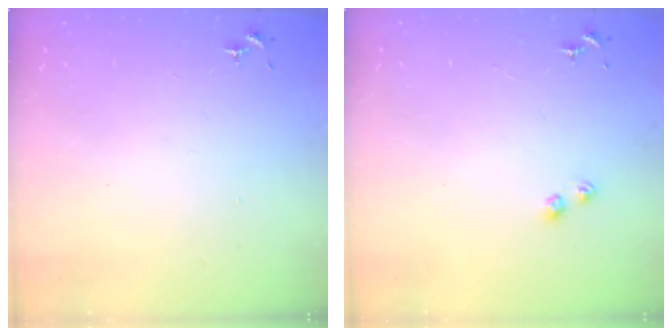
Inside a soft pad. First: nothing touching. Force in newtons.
{"total": 3.5, "press": 3.4, "slide": 0.4}